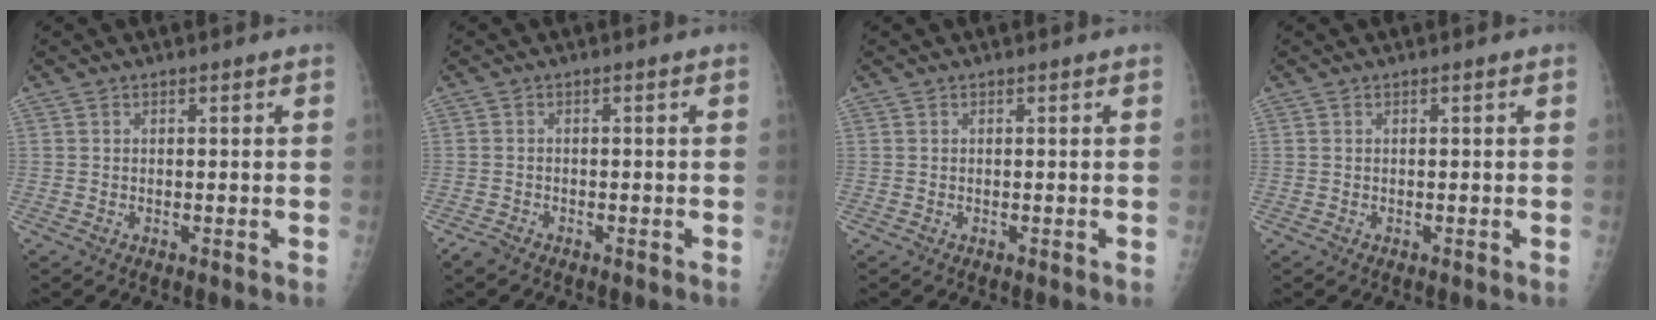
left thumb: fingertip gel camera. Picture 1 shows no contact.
{"total": 1.6, "force": [-1.5, 0.5, 0.4], "torque": [-0.016, 0.000, -0.028]}
{"total": 0.0}
{"total": 0.0}